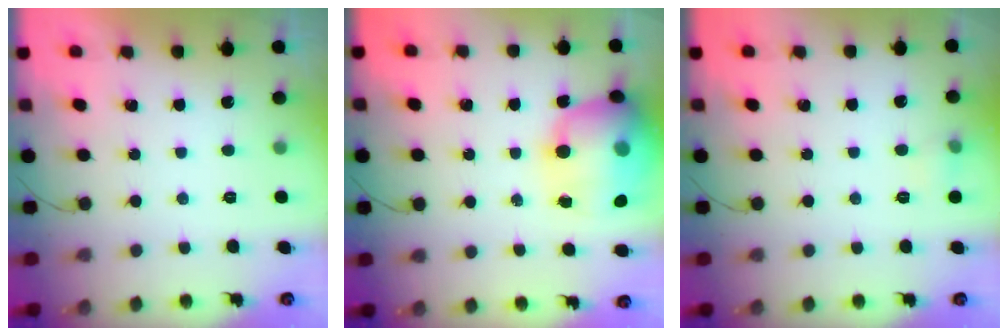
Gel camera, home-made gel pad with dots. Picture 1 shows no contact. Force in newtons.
{"total": 20.9, "press": 20.5, "slide": 4.5}
{"total": 4.6, "press": 4.4, "slide": 1.4}